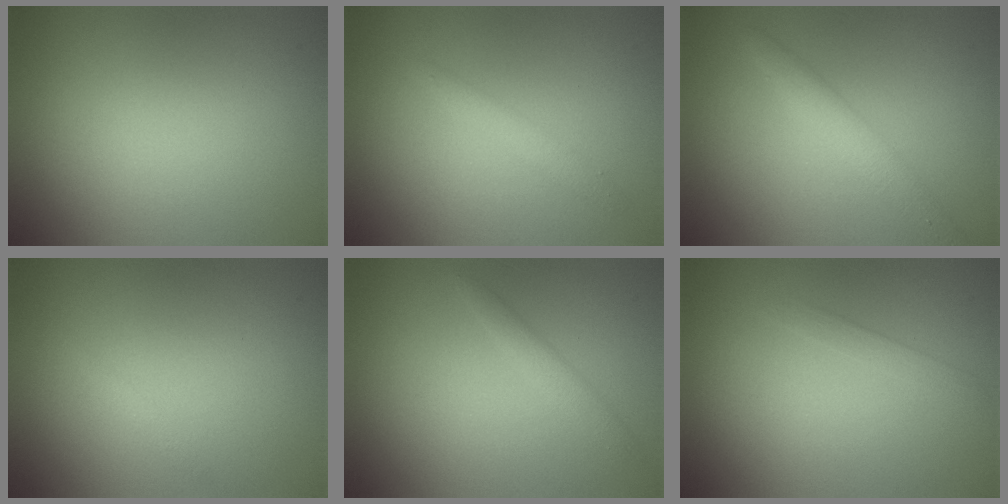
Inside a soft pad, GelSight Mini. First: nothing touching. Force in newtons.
{"total": 1.4, "press": 1.4, "slide": 0.1}
{"total": 2.3, "press": 2.3, "slide": 0.1}
{"total": 0.6, "press": 0.5, "slide": 0.1}
{"total": 1.3, "press": 1.3, "slide": 0.0}
{"total": 0.9, "press": 0.9, "slide": 0.1}